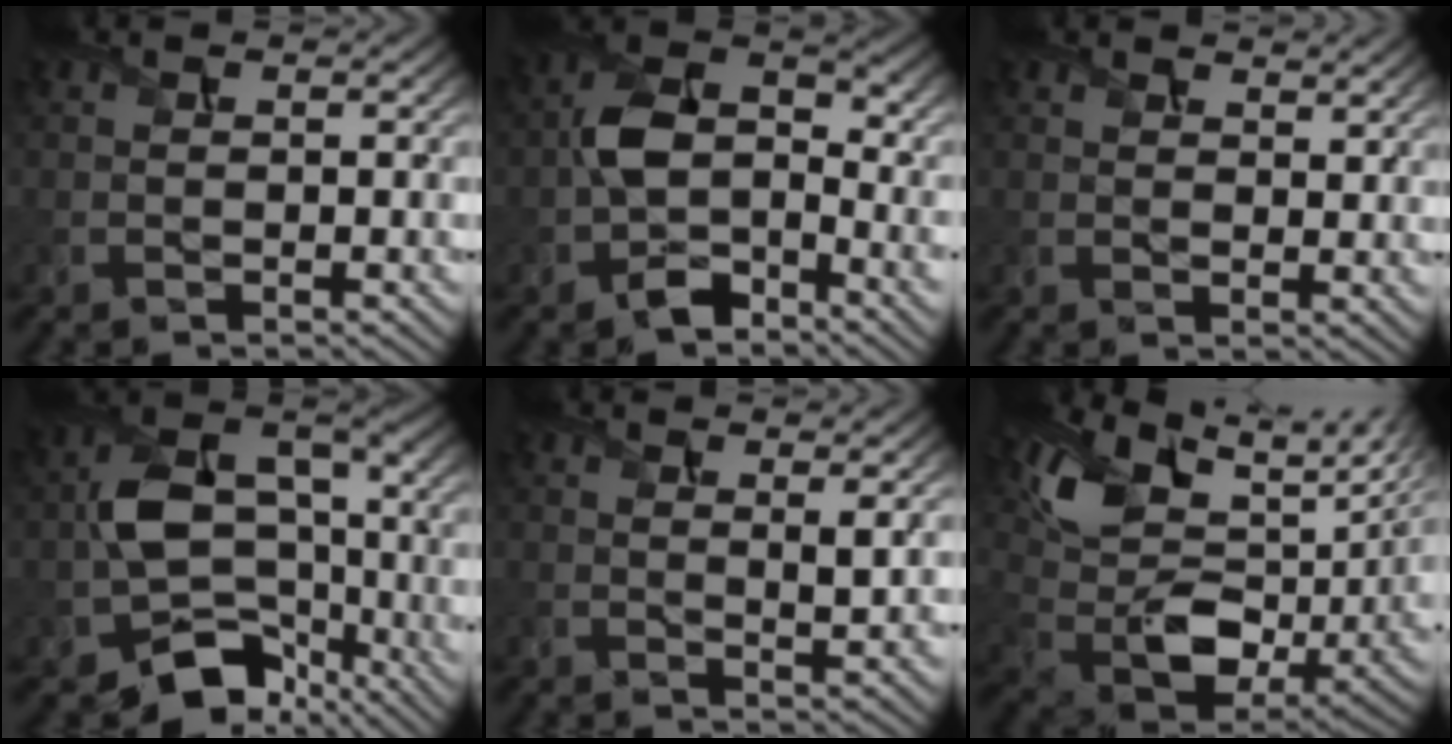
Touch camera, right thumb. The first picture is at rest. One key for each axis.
{"total": 9.1, "fx": -3.3, "fy": 5.5, "fz": 6.4, "tx": -0.118, "ty": 0.003, "tz": -0.072}
{"total": 2.8, "fx": 2.1, "fy": 1.3, "fz": 1.2, "tx": -0.026, "ty": -0.001, "tz": 0.044}
{"total": 12.8, "fx": -5.1, "fy": 8.7, "fz": 7.9, "tx": -0.136, "ty": -0.018, "tz": -0.097}
{"total": 2.4, "fx": 1.3, "fy": 0.3, "fz": 2.0, "tx": -0.039, "ty": -0.004, "tz": 0.024}
{"total": 16.2, "fx": 5.9, "fy": 10.4, "fz": 11.0, "tx": -0.261, "ty": -0.011, "tz": 0.129}